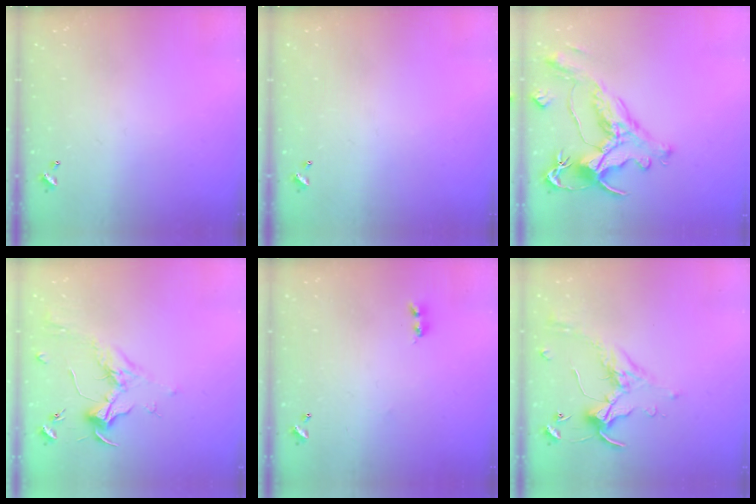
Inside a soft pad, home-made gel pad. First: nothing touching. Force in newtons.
{"total": 0.0}
{"total": 1.6, "press": 1.0, "slide": 1.3}
{"total": 1.8, "press": 1.6, "slide": 0.7}
{"total": 2.2, "press": 2.1, "slide": 0.6}
{"total": 0.7, "press": 0.6, "slide": 0.4}